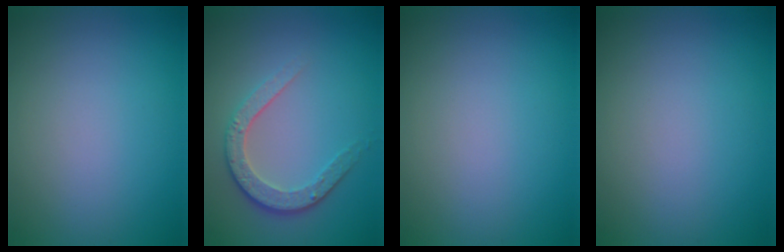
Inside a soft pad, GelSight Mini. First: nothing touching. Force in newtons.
{"total": 3.5, "press": 2.8, "slide": 2.1}
{"total": 0.0}
{"total": 0.0}